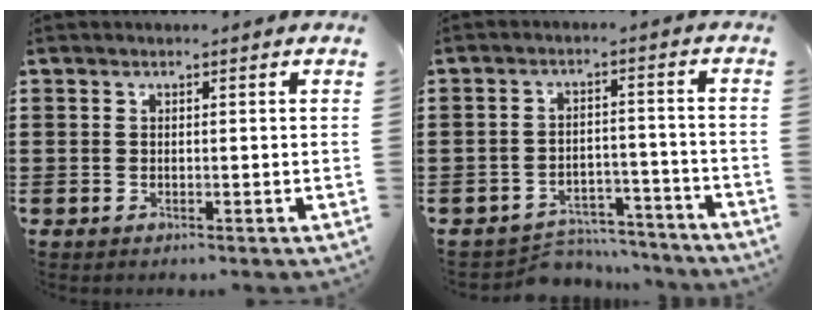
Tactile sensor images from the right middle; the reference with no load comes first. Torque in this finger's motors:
{"motor_torque": [0.09, 0.13, 0.02, 0.00]}